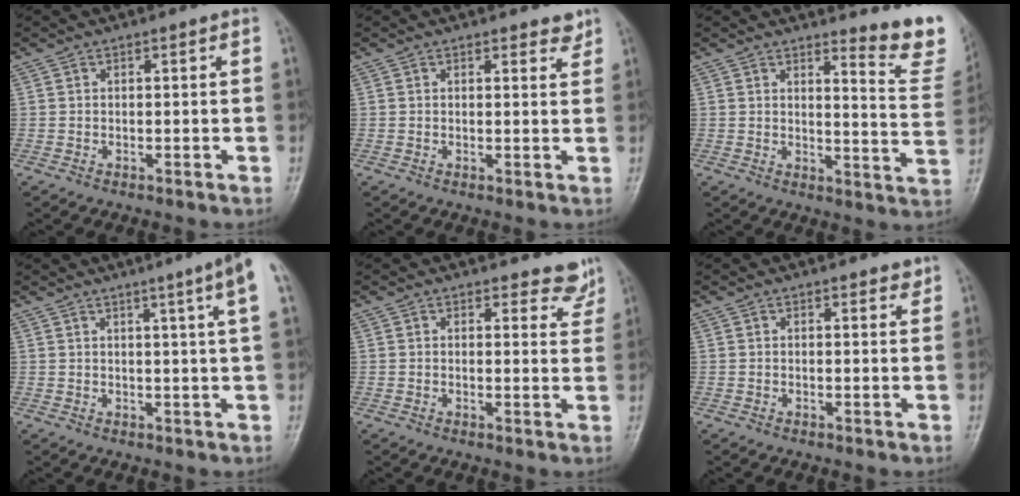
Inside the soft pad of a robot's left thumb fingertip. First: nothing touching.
{"total": 2.0, "force": [1.7, 0.9, 0.7], "torque": [0.007, -0.010, 0.016]}
{"total": 10.6, "force": [9.2, 1.9, 4.8], "torque": [-0.030, -0.099, 0.096]}
{"total": 6.9, "force": [3.4, -1.1, 5.9], "torque": [-0.080, -0.006, 0.040]}
{"total": 4.3, "force": [3.9, 1.8, 0.2], "torque": [0.028, -0.030, 0.029]}
{"total": 1.4, "force": [1.1, 0.6, 0.6], "torque": [0.000, -0.006, 0.010]}